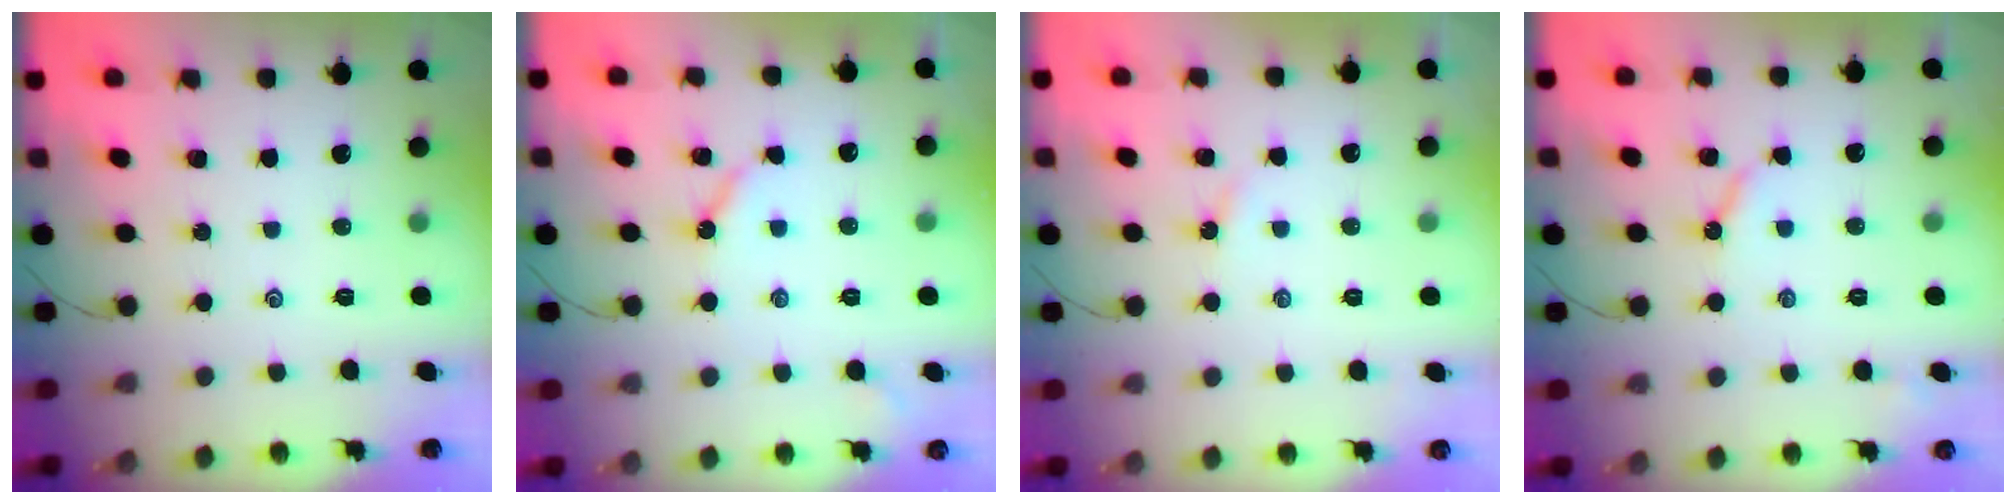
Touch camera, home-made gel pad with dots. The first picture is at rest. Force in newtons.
{"total": 3.8, "press": 3.8, "slide": 0.5}
{"total": 1.4, "press": 1.4, "slide": 0.2}
{"total": 4.4, "press": 4.3, "slide": 0.5}